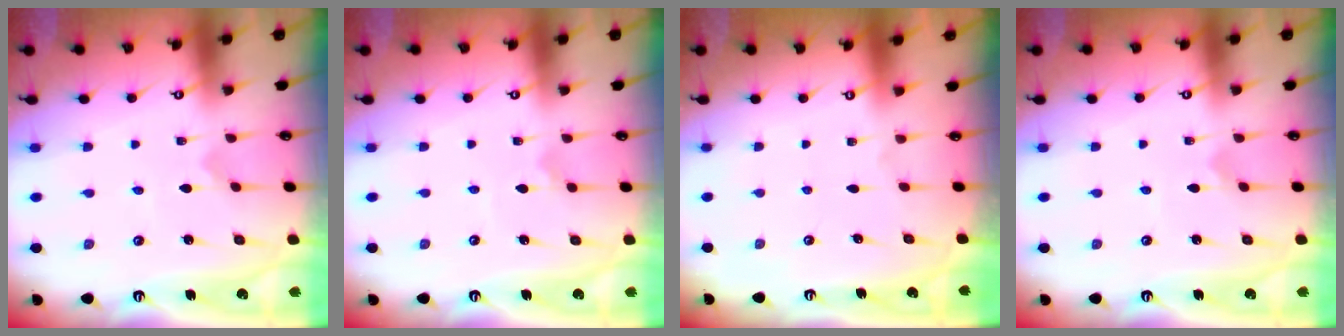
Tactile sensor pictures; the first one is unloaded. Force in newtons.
{"total": 0.6, "press": 0.6, "slide": 0.0}
{"total": 0.0}
{"total": 0.5, "press": 0.5, "slide": 0.0}